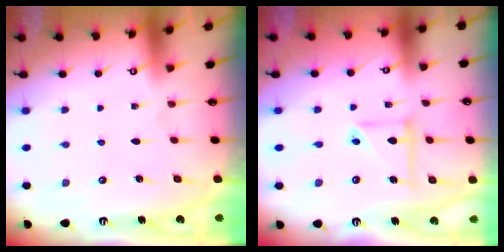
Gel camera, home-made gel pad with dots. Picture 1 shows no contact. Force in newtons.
{"total": 7.0, "press": 7.0, "slide": 0.4}